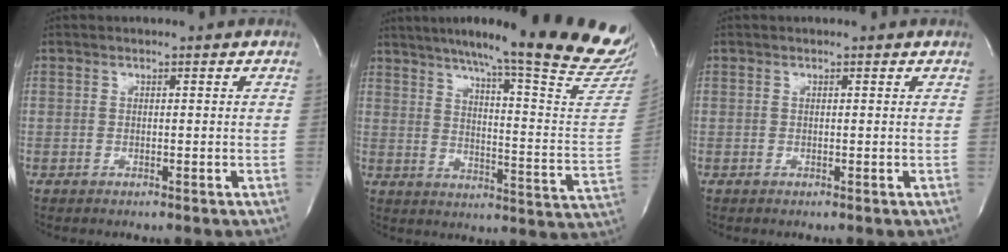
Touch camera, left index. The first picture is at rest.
{"total": 27.9, "force": [23.6, -0.1, 14.9], "torque": [-0.197, -0.092, 0.296]}
{"total": 0.0}